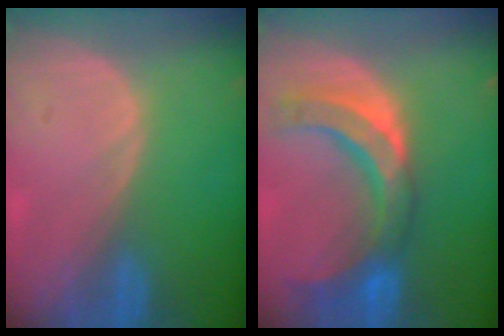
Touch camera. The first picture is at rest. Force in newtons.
{"total": 10.3, "press": 9.5, "slide": 4.0}